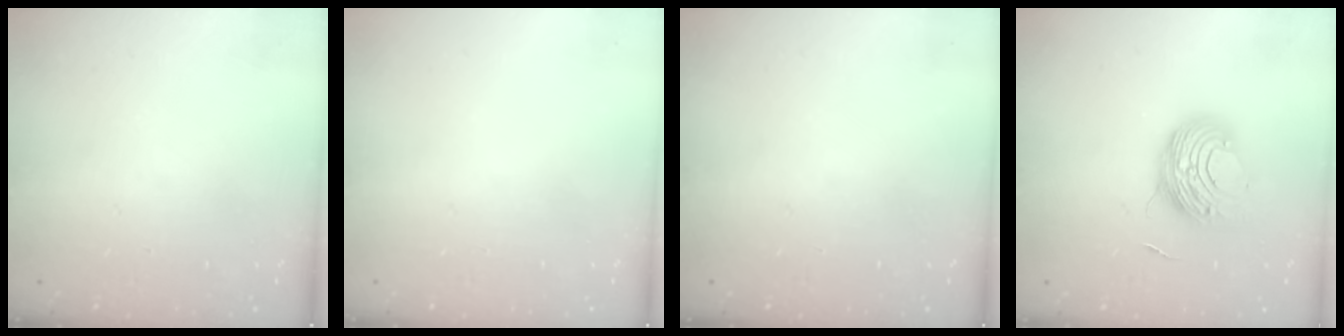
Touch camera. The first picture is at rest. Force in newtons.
{"total": 0.0}
{"total": 0.0}
{"total": 9.7, "press": 9.6, "slide": 0.6}